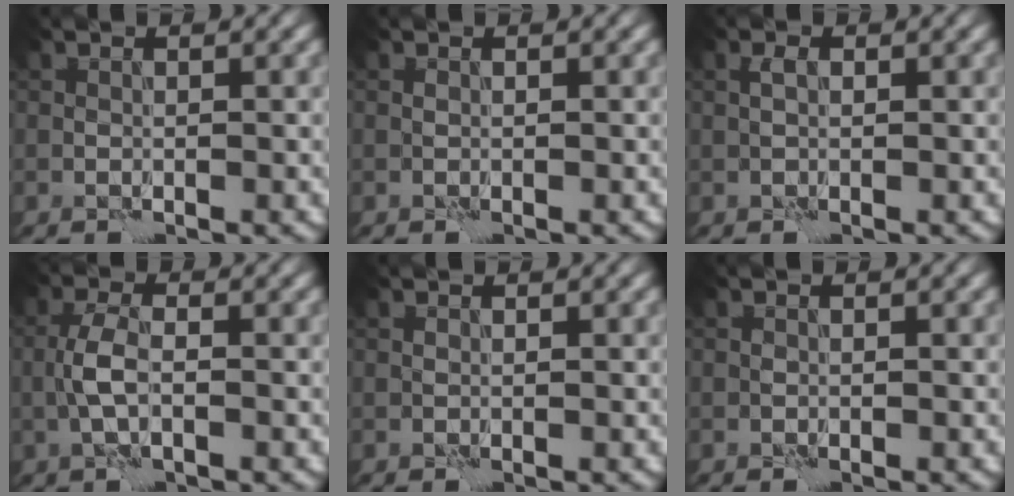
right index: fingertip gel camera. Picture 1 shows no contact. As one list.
[{"total": 0.0}, {"total": 0.6, "force": [0.1, 0.4, 0.5], "torque": [-0.007, 0.003, 0.000]}, {"total": 2.4, "force": [-0.6, 0.8, 2.2], "torque": [-0.047, 0.004, -0.016]}, {"total": 0.0}, {"total": 0.0}]